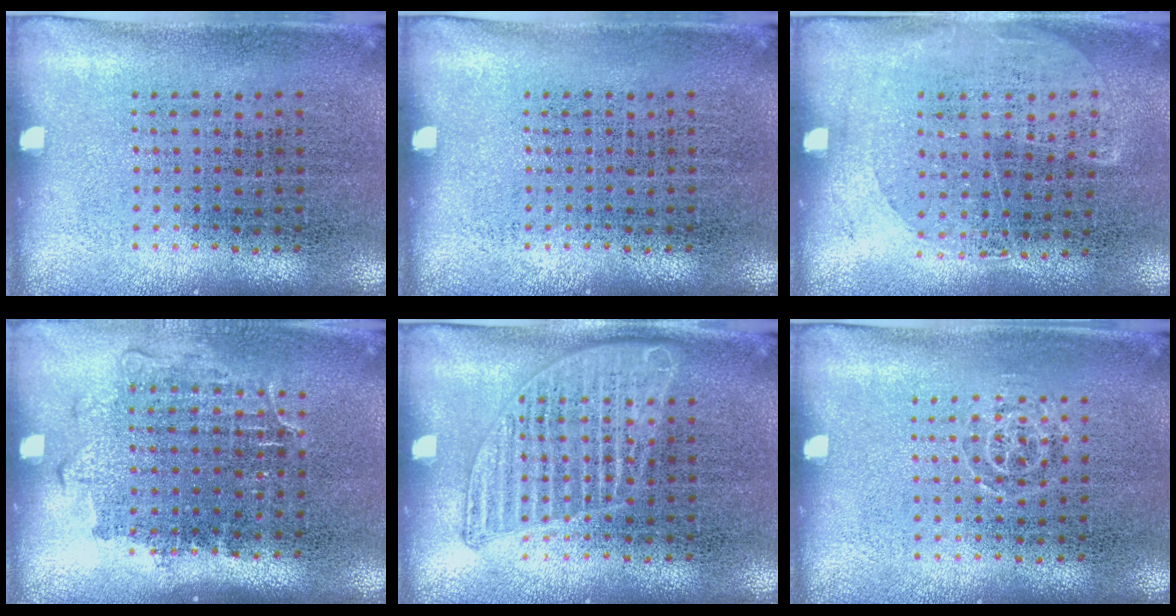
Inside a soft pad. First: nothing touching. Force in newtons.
{"total": 0.0}
{"total": 1.2, "press": 1.0, "slide": 0.7}
{"total": 1.2, "press": 1.0, "slide": 0.6}
{"total": 2.1, "press": 2.1, "slide": 0.3}
{"total": 0.7, "press": 0.5, "slide": 0.4}